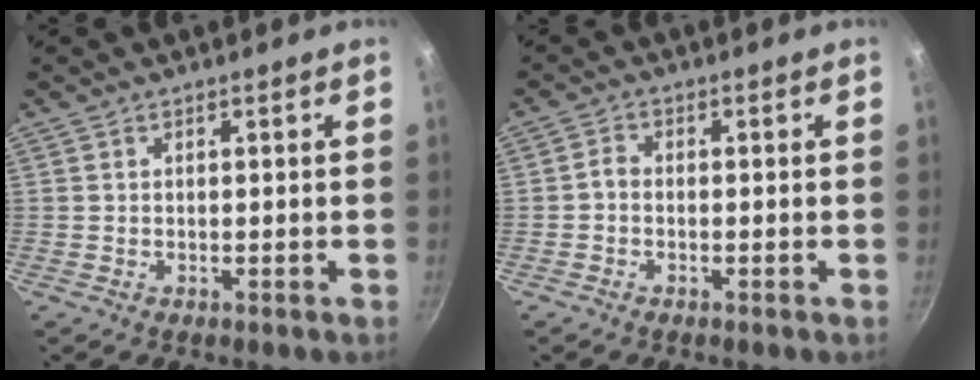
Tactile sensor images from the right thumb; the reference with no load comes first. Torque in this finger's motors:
{"motor_torque": [0.18, 0.12, 0.12, 0.25, 0.01]}